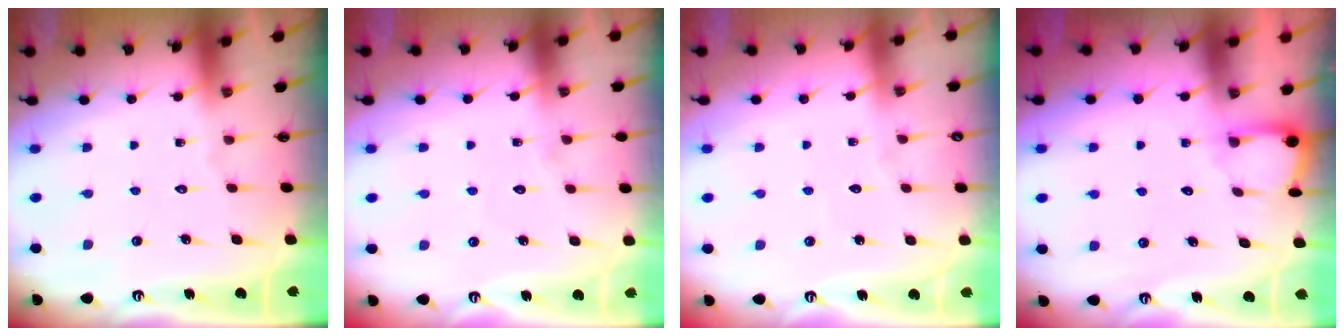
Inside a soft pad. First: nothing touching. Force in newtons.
{"total": 2.7, "press": 2.7, "slide": 0.3}
{"total": 2.5, "press": 2.5, "slide": 0.3}
{"total": 2.8, "press": 2.8, "slide": 0.1}